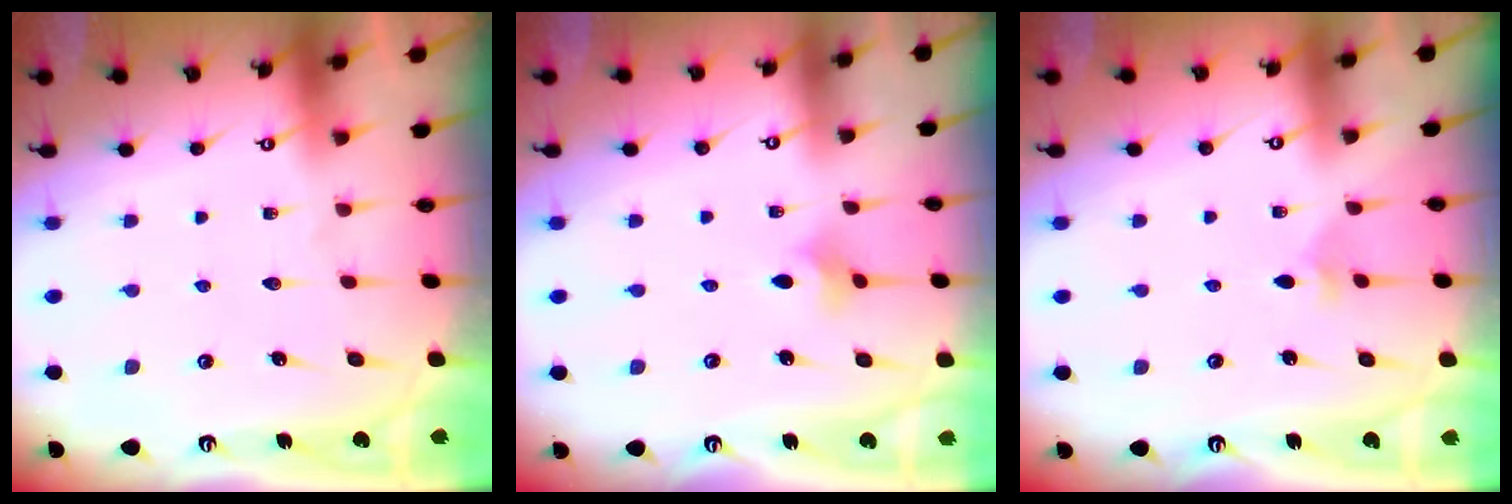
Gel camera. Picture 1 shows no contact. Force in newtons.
{"total": 2.7, "press": 2.6, "slide": 0.7}
{"total": 1.9, "press": 1.9, "slide": 0.3}